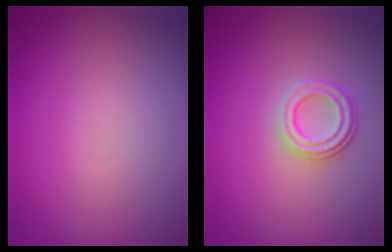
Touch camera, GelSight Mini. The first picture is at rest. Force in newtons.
{"total": 2.8, "press": 2.3, "slide": 1.6}